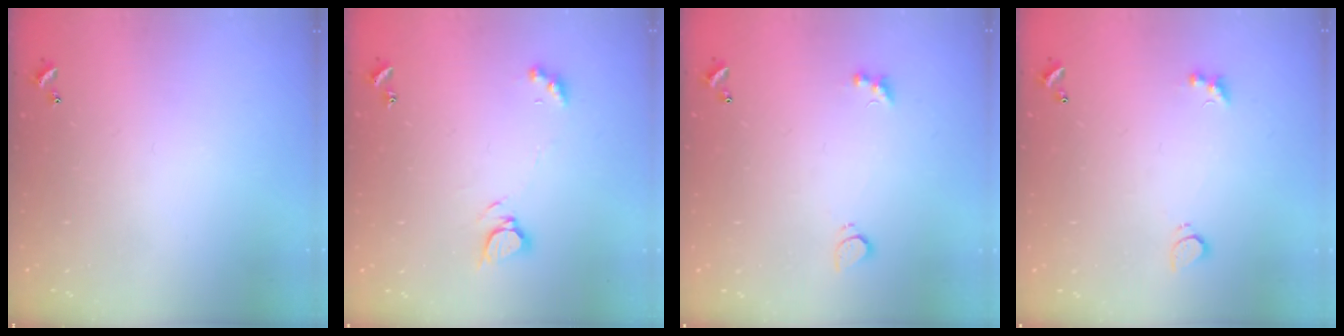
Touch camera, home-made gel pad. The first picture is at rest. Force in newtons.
{"total": 5.5, "press": 5.5, "slide": 0.7}
{"total": 3.0, "press": 2.7, "slide": 1.1}
{"total": 3.0, "press": 2.7, "slide": 1.1}